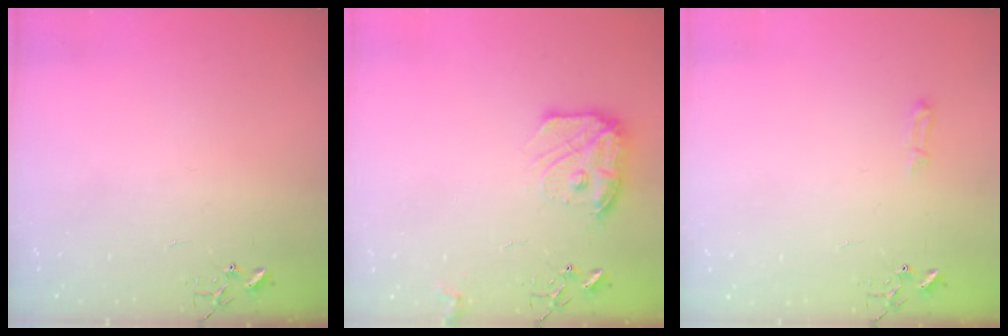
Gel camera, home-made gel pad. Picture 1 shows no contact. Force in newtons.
{"total": 12.6, "press": 12.6, "slide": 0.6}
{"total": 4.8, "press": 4.8, "slide": 0.5}